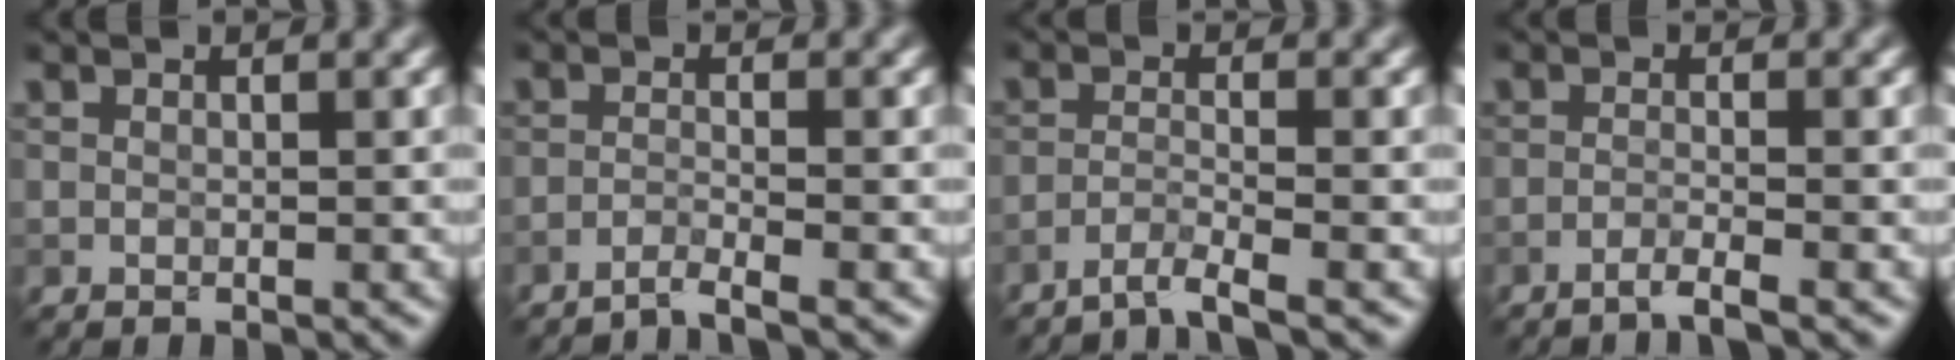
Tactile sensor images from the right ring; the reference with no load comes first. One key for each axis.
{"total": 1.7, "fx": -1.4, "fy": 0.1, "fz": 1.0, "tx": -0.011, "ty": 0.001, "tz": -0.042}
{"total": 2.2, "fx": -1.8, "fy": 0.0, "fz": 1.3, "tx": -0.022, "ty": 0.001, "tz": -0.048}
{"total": 1.7, "fx": -1.2, "fy": 0.1, "fz": 1.2, "tx": -0.017, "ty": 0.003, "tz": -0.035}